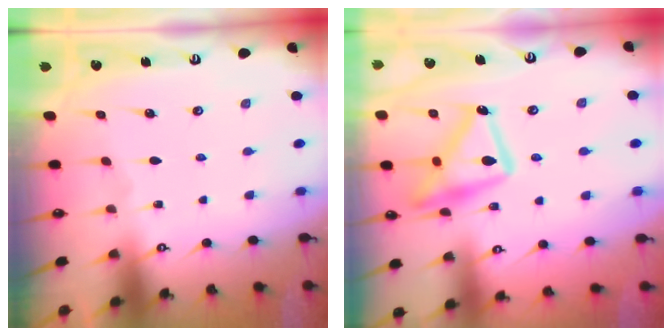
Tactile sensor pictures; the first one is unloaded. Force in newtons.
{"total": 16.6, "press": 16.6, "slide": 0.8}